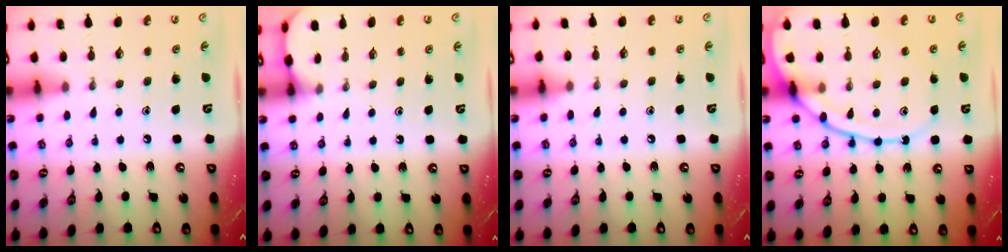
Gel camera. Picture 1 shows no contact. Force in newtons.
{"total": 2.4, "press": 2.4, "slide": 0.2}
{"total": 4.9, "press": 4.9, "slide": 0.7}
{"total": 14.1, "press": 14.1, "slide": 1.1}